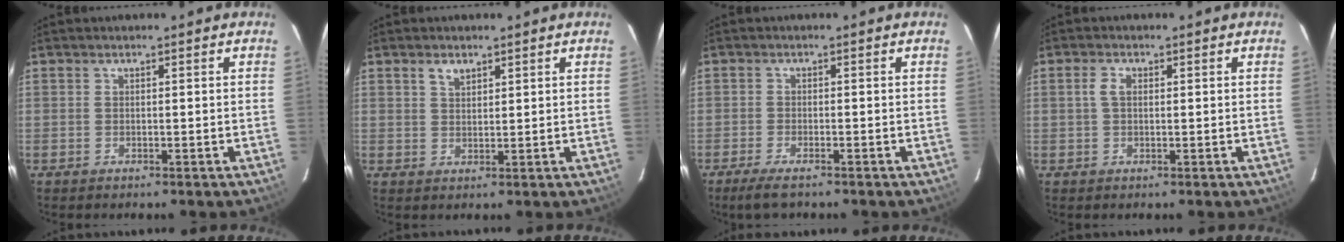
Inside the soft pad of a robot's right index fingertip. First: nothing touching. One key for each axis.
{"total": 2.3, "fx": 1.5, "fy": 1.3, "fz": 1.2, "tx": -0.019, "ty": 0.005, "tz": 0.029}
{"total": 4.2, "fx": -3.3, "fy": 0.9, "fz": 2.5, "tx": -0.065, "ty": -0.012, "tz": -0.062}
{"total": 2.0, "fx": 0.4, "fy": 1.2, "fz": 1.6, "tx": -0.034, "ty": 0.006, "tz": 0.006}